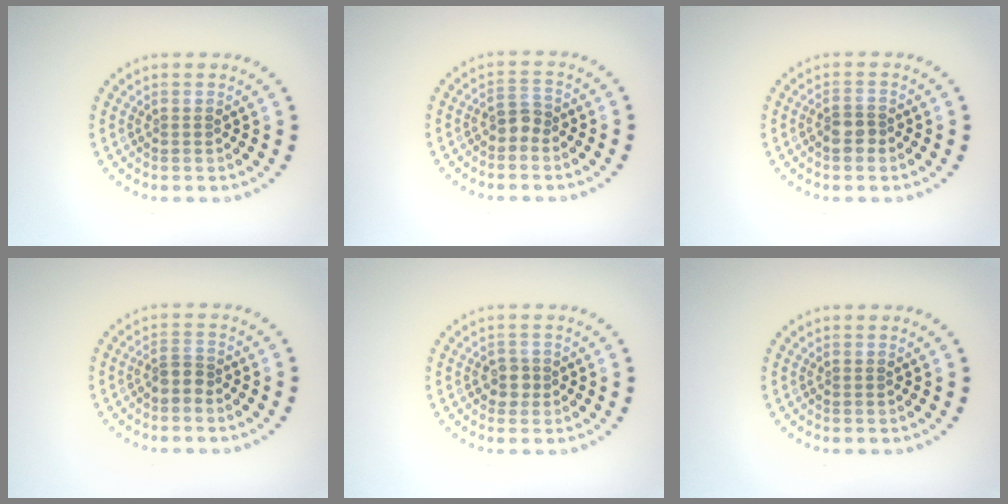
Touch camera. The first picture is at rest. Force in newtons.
{"total": 1.7, "press": 1.4, "slide": 1.0}
{"total": 1.9, "press": 1.7, "slide": 0.8}
{"total": 1.8, "press": 1.3, "slide": 1.2}
{"total": 1.7, "press": 1.4, "slide": 0.8}
{"total": 0.0}